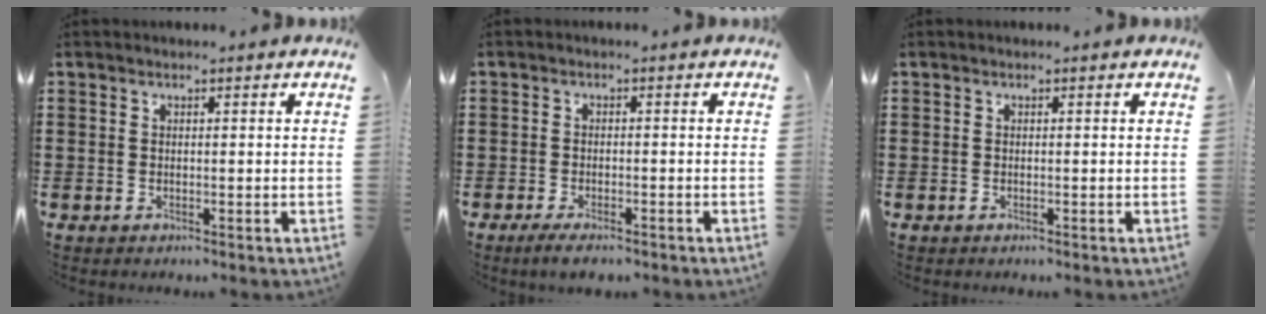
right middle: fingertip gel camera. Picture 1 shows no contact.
{"total": 1.9, "force": [-1.6, 0.5, 0.9], "torque": [-0.025, 0.001, -0.033]}
{"total": 0.0}